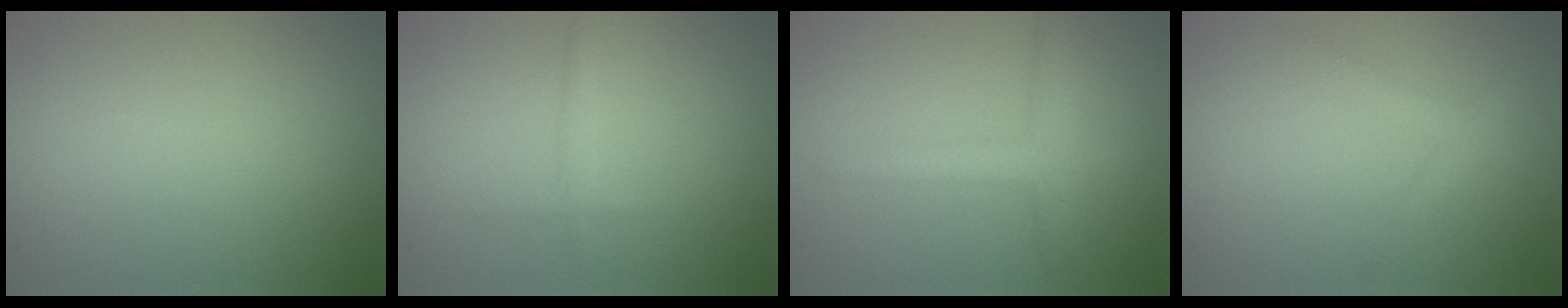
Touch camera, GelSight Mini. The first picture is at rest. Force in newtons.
{"total": 0.9, "press": 0.9, "slide": 0.0}
{"total": 2.8, "press": 2.8, "slide": 0.1}
{"total": 1.7, "press": 1.7, "slide": 0.1}